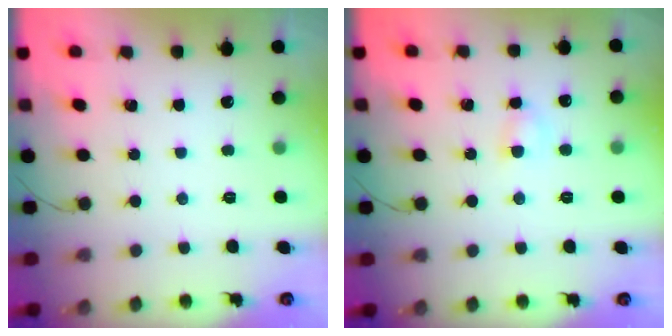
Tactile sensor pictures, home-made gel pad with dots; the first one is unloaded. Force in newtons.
{"total": 3.4, "press": 3.3, "slide": 1.1}